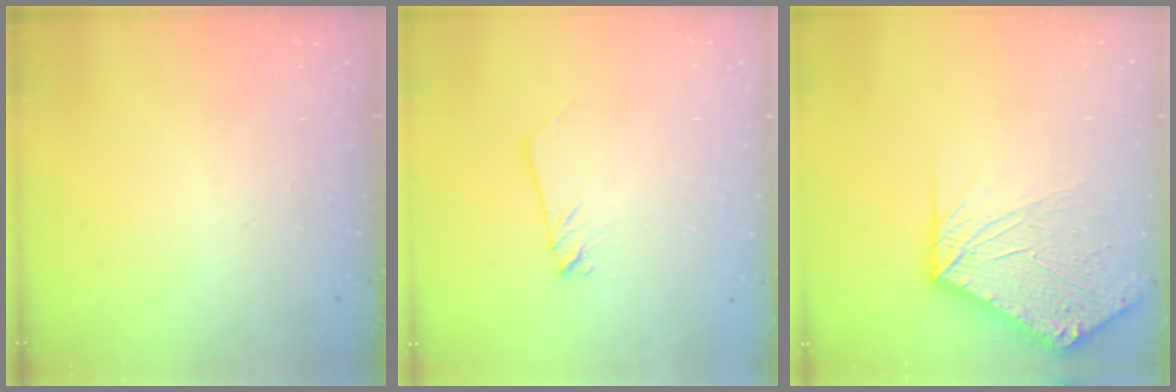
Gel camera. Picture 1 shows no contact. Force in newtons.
{"total": 2.5, "press": 2.5, "slide": 0.1}
{"total": 11.6, "press": 11.4, "slide": 1.7}